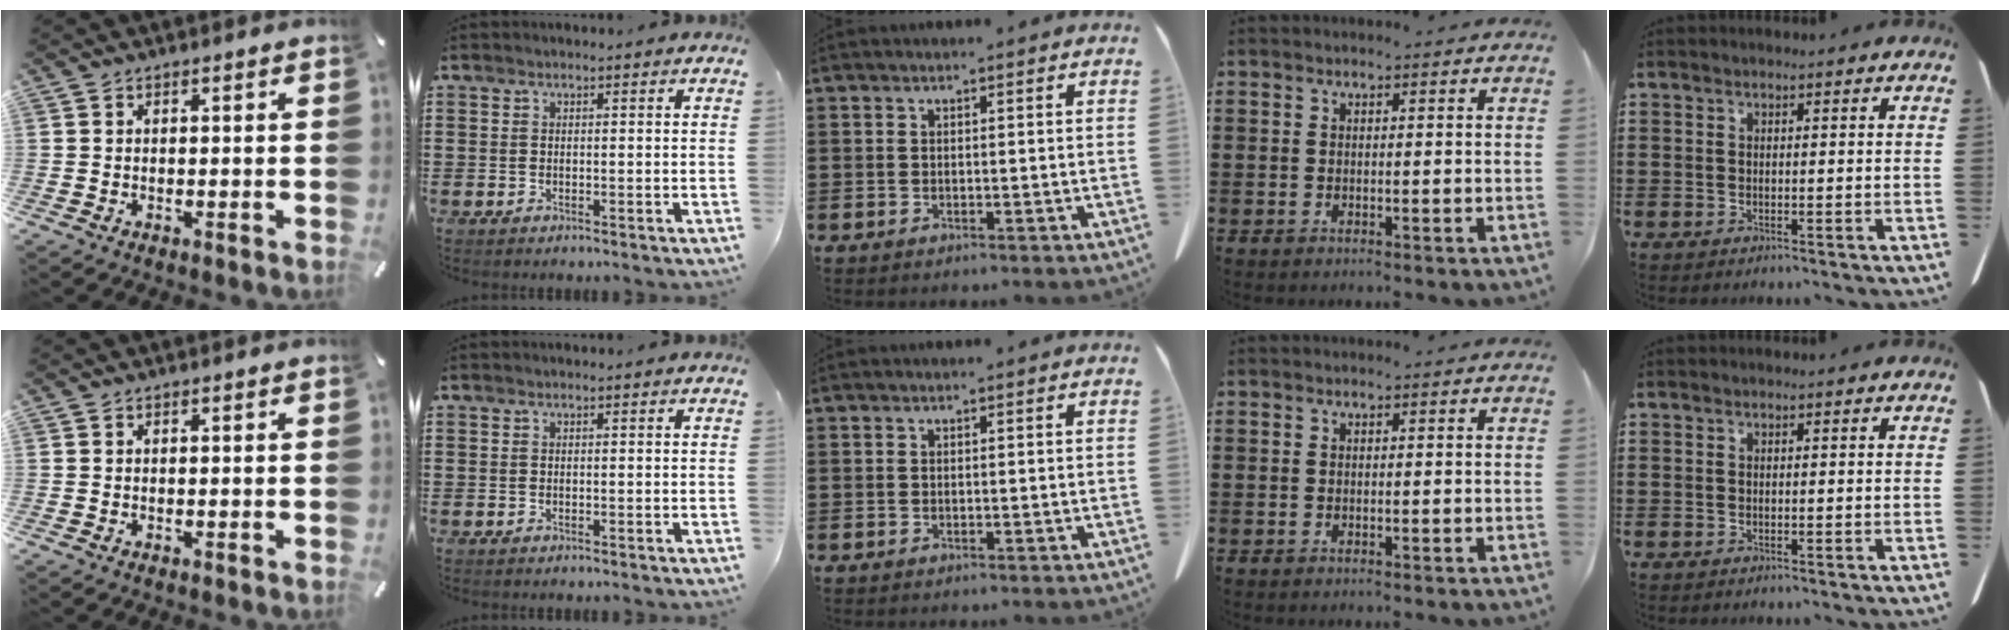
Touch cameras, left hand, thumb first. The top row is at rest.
{}